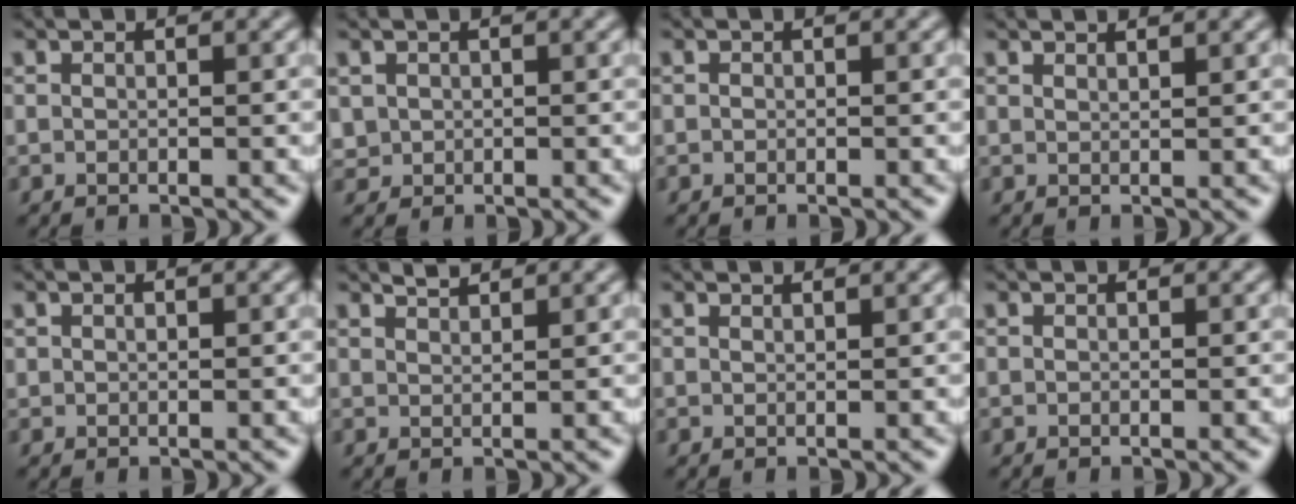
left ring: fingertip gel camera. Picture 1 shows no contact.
{"total": 0.8, "force": [0.3, 0.8, 0.1], "torque": [-0.002, -0.003, 0.008]}
{"total": 0.0}
{"total": 1.3, "force": [1.2, 0.2, 0.4], "torque": [0.002, -0.001, 0.010]}
{"total": 0.5, "force": [0.3, 0.3, 0.2], "torque": [-0.004, 0.000, 0.005]}
{"total": 1.4, "force": [1.3, 0.1, 0.3], "torque": [-0.003, 0.000, 0.020]}
{"total": 0.9, "force": [0.9, 0.2, 0.3], "torque": [0.001, -0.003, 0.008]}
{"total": 0.0}